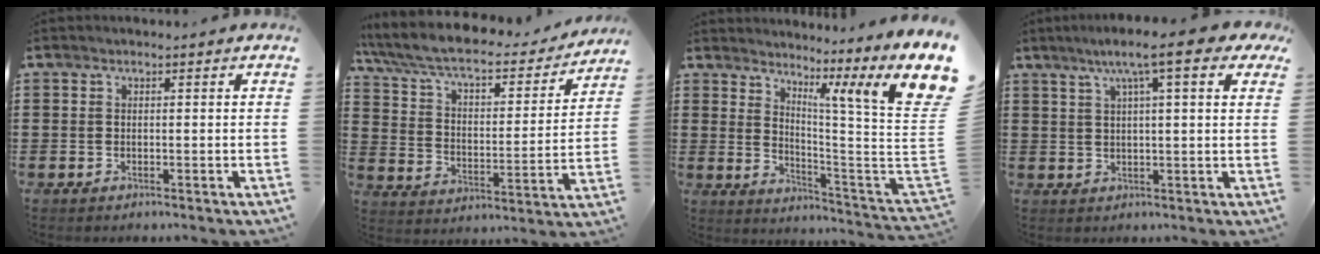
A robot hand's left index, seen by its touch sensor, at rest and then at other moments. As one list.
[{"total": 7.2, "force": [6.2, 1.4, 3.4], "torque": [-0.094, -0.043, 0.102]}, {"total": 9.6, "force": [5.9, -0.1, 7.6], "torque": [-0.139, -0.064, 0.086]}, {"total": 8.4, "force": [5.0, 0.7, 6.7], "torque": [-0.125, 0.000, 0.080]}]